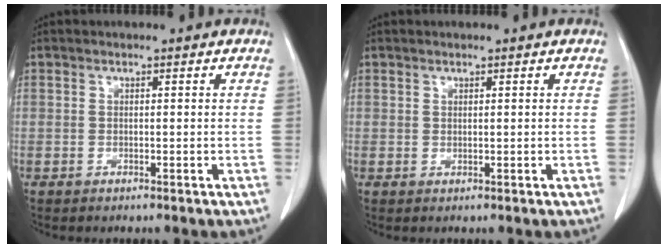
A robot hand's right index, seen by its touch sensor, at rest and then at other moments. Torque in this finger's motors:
{"motor_torque": [0.00, 0.00, 0.00, 0.00]}